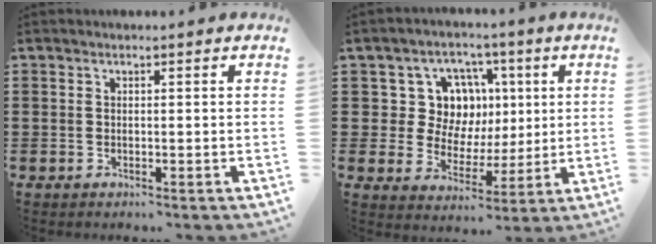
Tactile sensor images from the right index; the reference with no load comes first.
{"total": 9.6, "force": [2.7, 8.2, 4.2], "torque": [-0.094, 0.008, 0.056]}